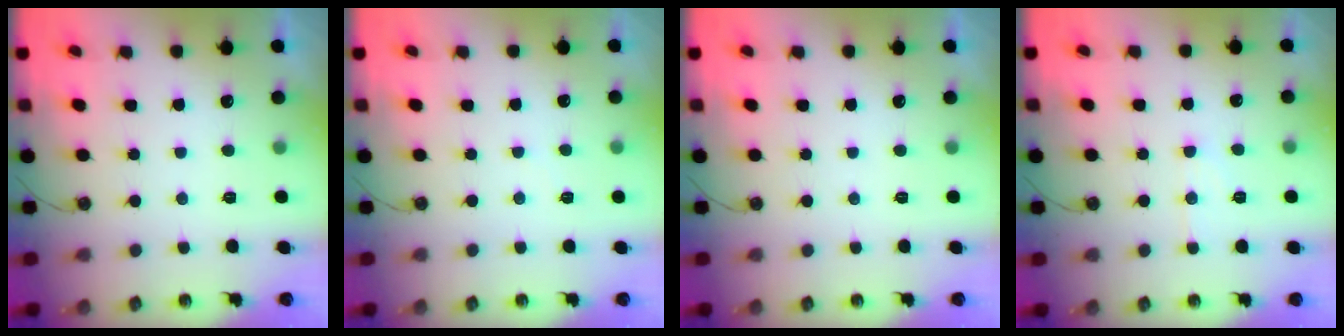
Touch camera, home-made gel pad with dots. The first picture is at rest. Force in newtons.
{"total": 2.4, "press": 2.4, "slide": 0.4}
{"total": 0.0}
{"total": 7.0, "press": 6.9, "slide": 0.5}